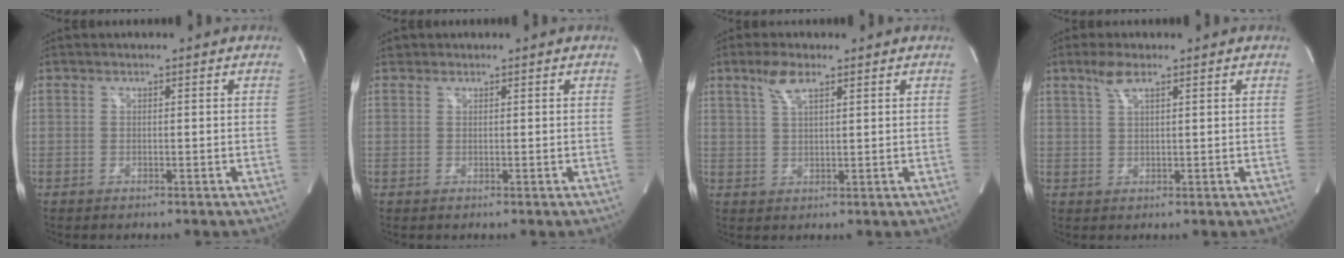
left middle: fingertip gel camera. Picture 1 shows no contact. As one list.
[{"total": 0.5, "force": [0.4, 0.3, 0.0], "torque": [-0.003, 0.006, 0.007]}, {"total": 4.0, "force": [2.5, 0.9, 3.0], "torque": [-0.068, 0.007, 0.053]}, {"total": 3.1, "force": [2.0, 0.4, 2.2], "torque": [-0.053, 0.007, 0.043]}]